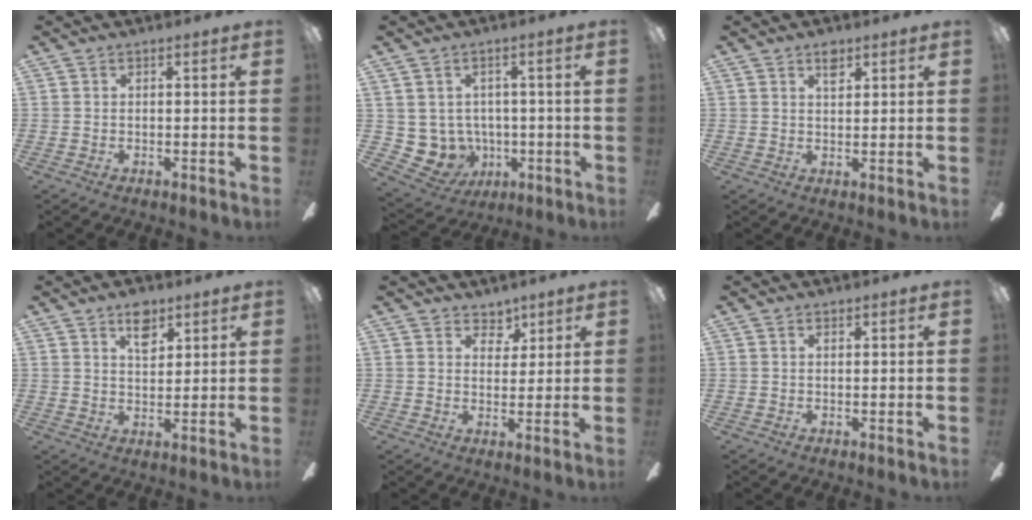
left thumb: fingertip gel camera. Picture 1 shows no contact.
{"total": 6.1, "force": [0.4, 6.0, 1.0], "torque": [-0.070, -0.014, 0.015]}
{"total": 3.3, "force": [2.2, 1.7, 1.8], "torque": [-0.015, -0.006, 0.034]}
{"total": 6.7, "force": [4.2, 3.6, 3.7], "torque": [-0.044, -0.012, 0.069]}
{"total": 4.8, "force": [3.5, 3.1, 1.1], "torque": [-0.003, -0.018, 0.059]}
{"total": 0.0}